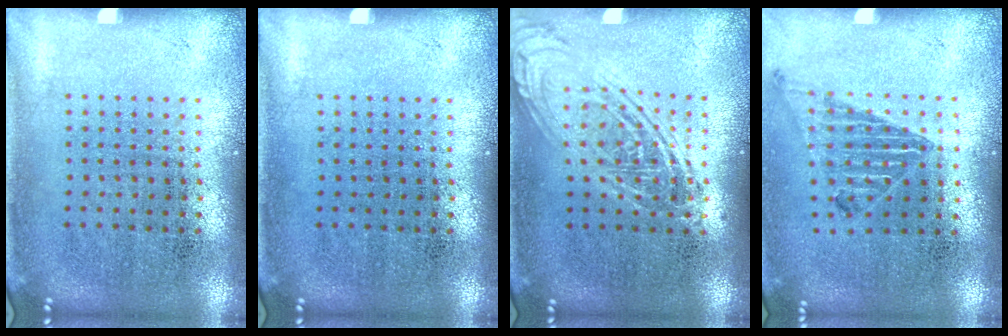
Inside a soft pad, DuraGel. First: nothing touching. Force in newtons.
{"total": 0.0}
{"total": 2.4, "press": 2.4, "slide": 0.2}
{"total": 1.0, "press": 1.0, "slide": 0.2}